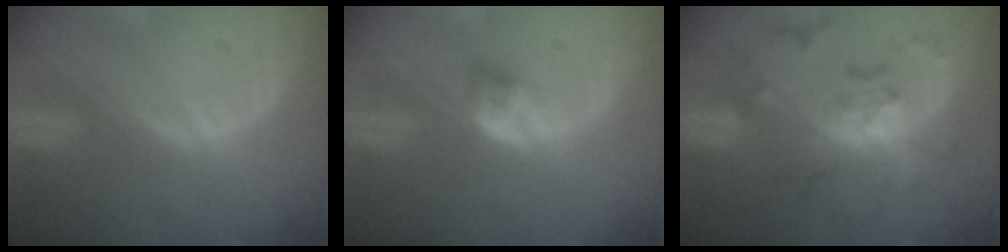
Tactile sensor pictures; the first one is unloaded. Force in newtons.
{"total": 2.9, "press": 2.5, "slide": 1.5}
{"total": 7.6, "press": 7.6, "slide": 0.4}